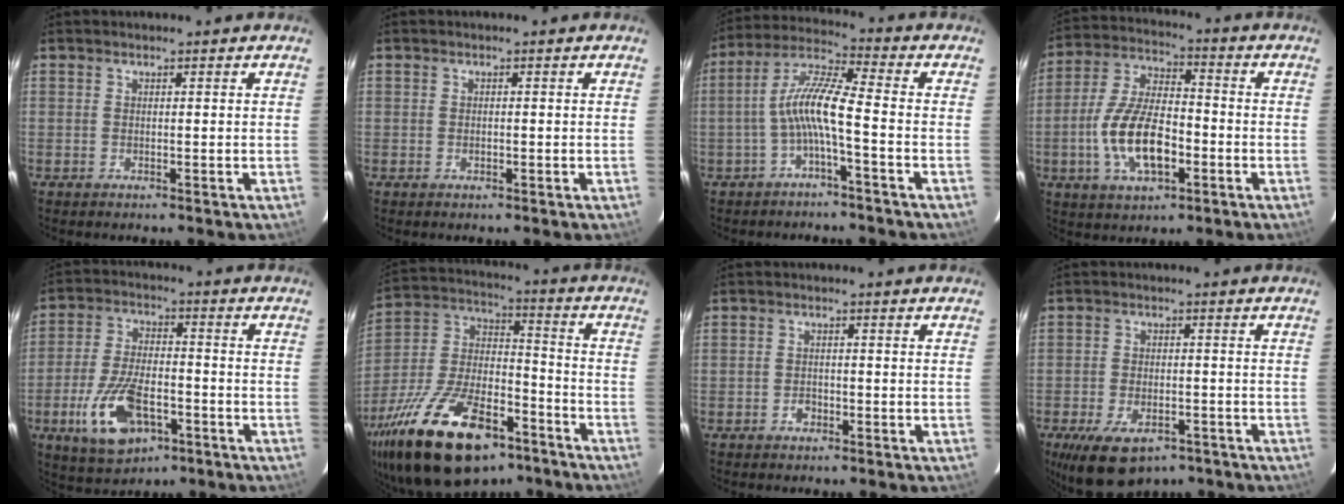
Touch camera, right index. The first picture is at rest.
{"total": 0.7, "force": [-0.2, 0.5, 0.4], "torque": [-0.007, 0.001, -0.003]}
{"total": 8.3, "force": [-2.5, 0.6, 7.9], "torque": [-0.180, 0.018, -0.049]}
{"total": 14.3, "force": [-4.3, 6.4, 12.1], "torque": [-0.250, 0.003, -0.076]}
{"total": 13.8, "force": [-5.9, 6.9, 10.4], "torque": [-0.222, -0.010, -0.097]}
{"total": 28.8, "force": [-17.4, 13.0, 18.8], "torque": [-0.373, -0.013, -0.282]}
{"total": 1.9, "force": [-1.1, 1.4, 0.6], "torque": [-0.012, 0.005, -0.016]}
{"total": 12.3, "force": [-7.8, 6.2, 7.1], "torque": [-0.152, -0.024, -0.121]}